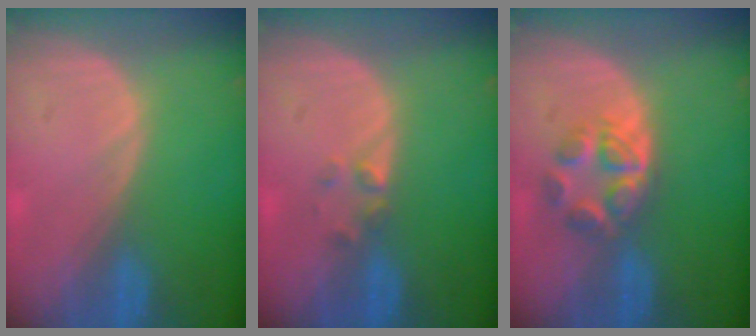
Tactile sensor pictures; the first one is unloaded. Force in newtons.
{"total": 1.6, "press": 1.4, "slide": 0.9}
{"total": 5.3, "press": 5.0, "slide": 1.4}